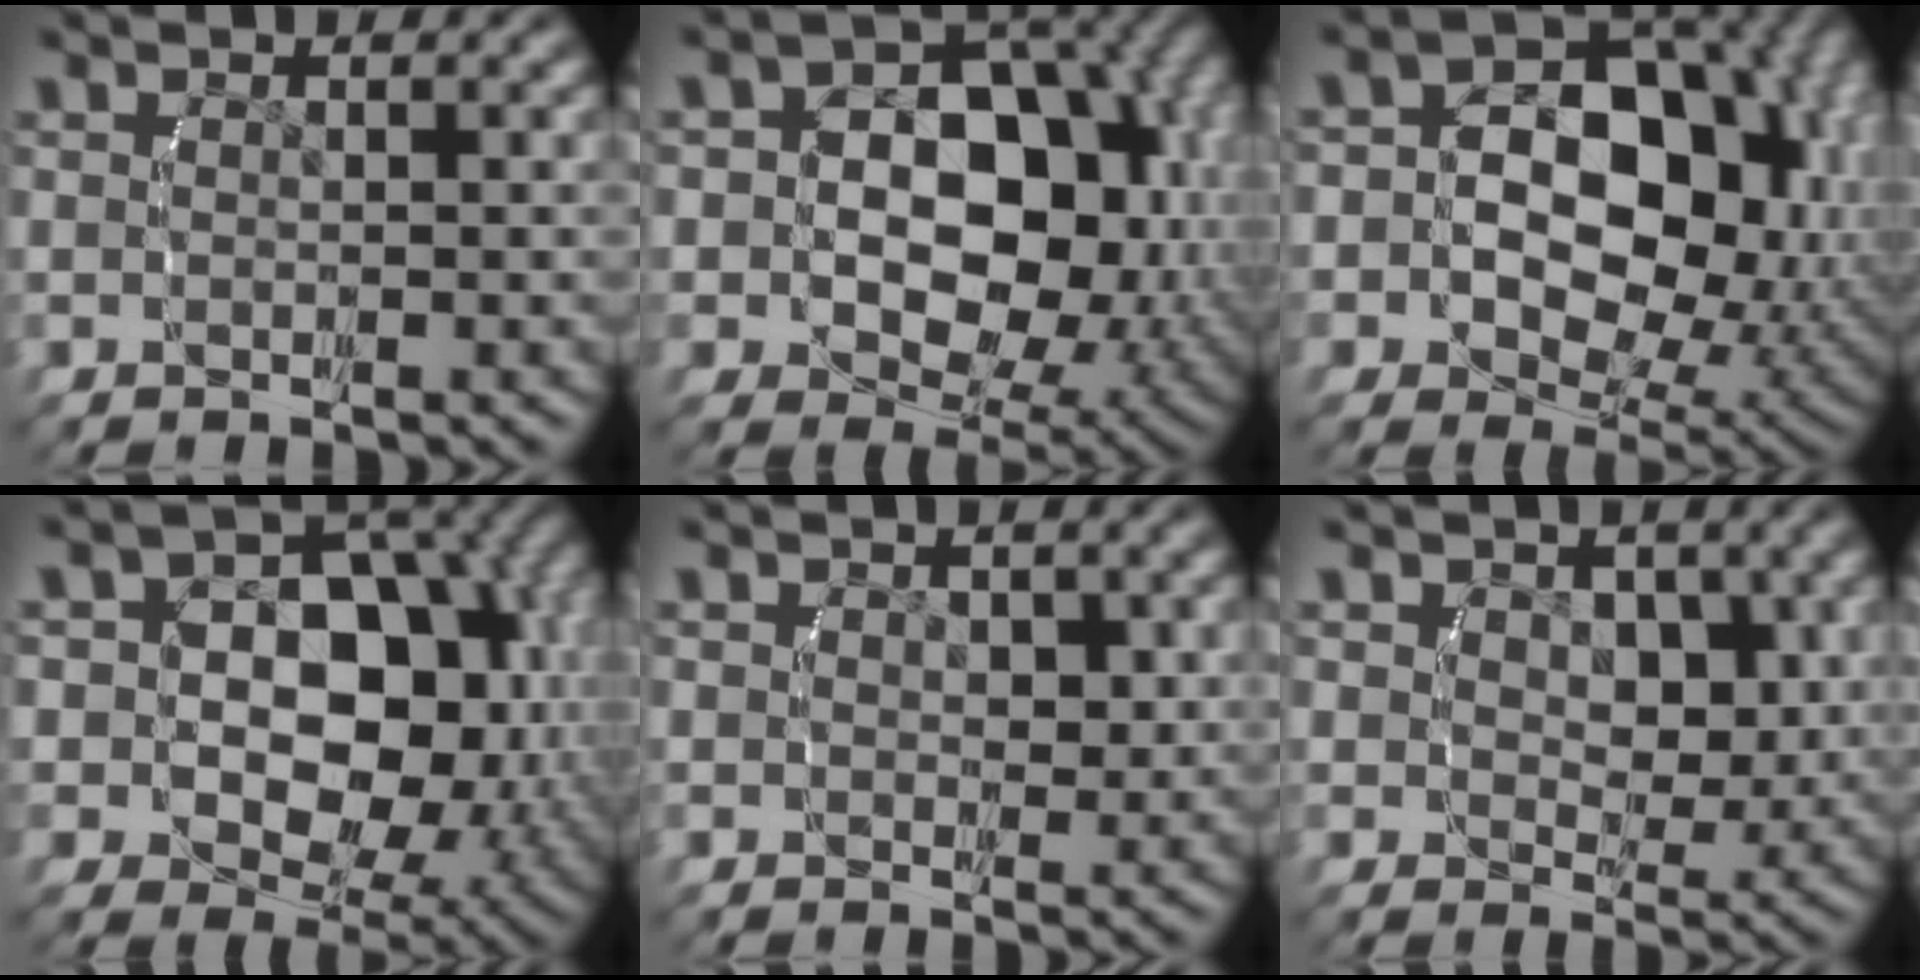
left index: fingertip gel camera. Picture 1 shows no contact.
{"total": 13.6, "force": [-0.1, 10.9, 8.2], "torque": [-0.126, -0.041, 0.007]}
{"total": 14.9, "force": [1.1, 11.2, 9.7], "torque": [-0.140, -0.026, 0.019]}
{"total": 15.2, "force": [-0.2, 12.7, 8.3], "torque": [-0.151, -0.057, 0.007]}
{"total": 0.8, "force": [0.6, 0.5, 0.3], "torque": [0.003, -0.013, 0.014]}
{"total": 2.4, "force": [1.2, 1.8, 1.0], "torque": [-0.008, -0.022, 0.028]}